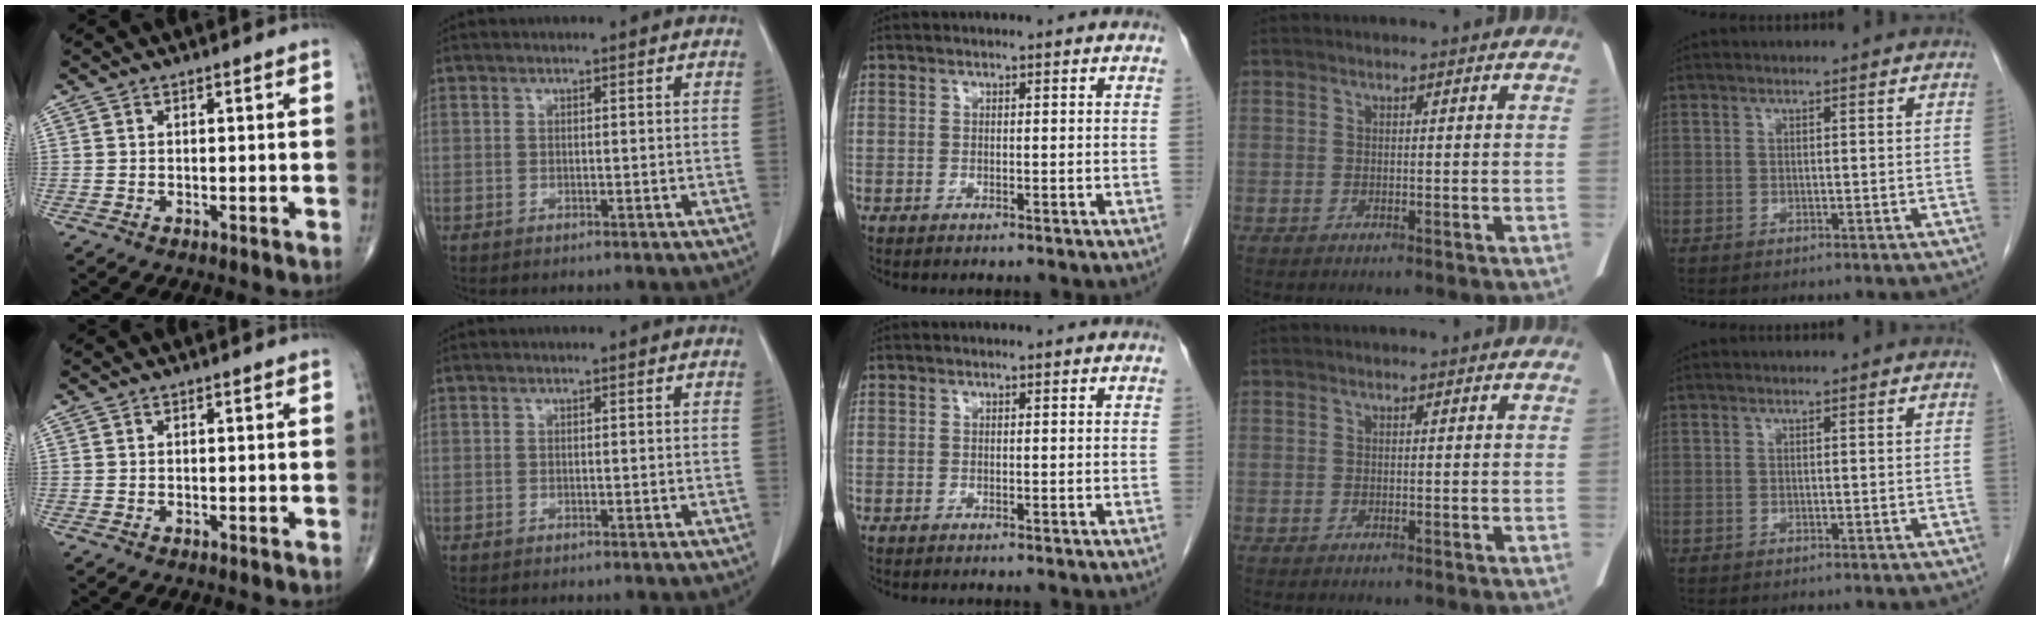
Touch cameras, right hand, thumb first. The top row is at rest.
{}